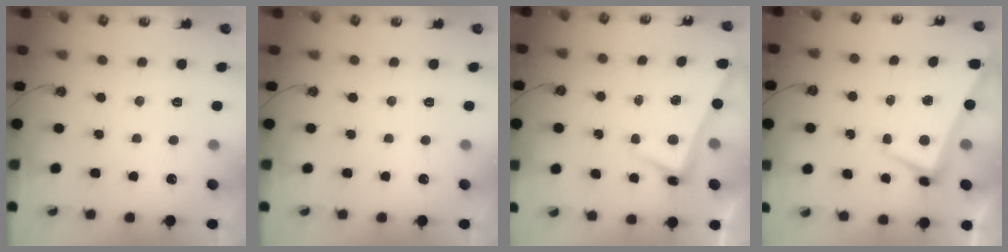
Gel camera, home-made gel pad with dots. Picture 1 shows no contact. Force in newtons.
{"total": 0.0}
{"total": 2.7, "press": 2.6, "slide": 0.8}
{"total": 2.5, "press": 2.5, "slide": 0.4}